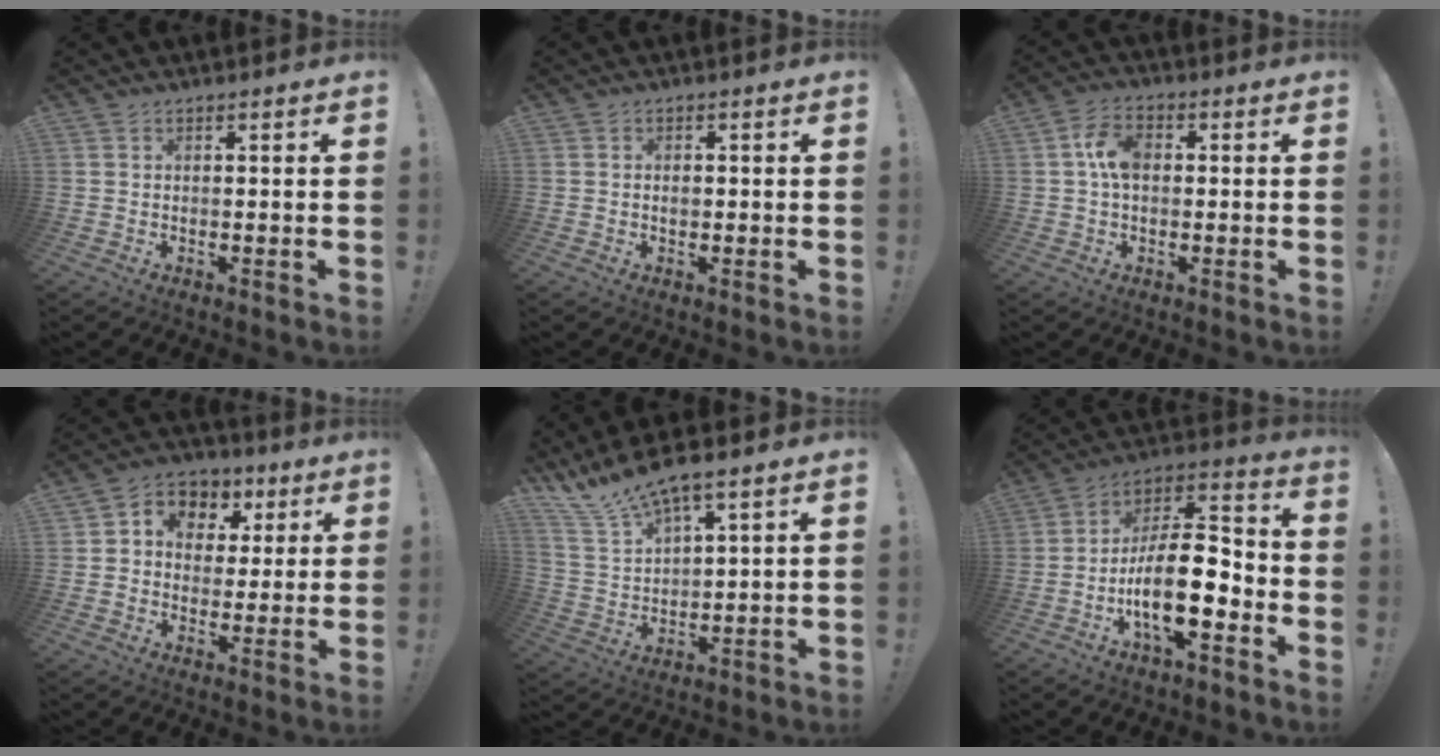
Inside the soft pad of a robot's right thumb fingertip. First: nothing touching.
{"total": 1.0, "force": [-0.1, 0.7, 0.7], "torque": [-0.001, -0.003, -0.004]}
{"total": 7.5, "force": [0.7, 4.8, 5.7], "torque": [-0.103, 0.014, 0.015]}
{"total": 7.9, "force": [1.7, 7.2, 2.7], "torque": [-0.042, -0.009, 0.039]}
{"total": 10.6, "force": [9.2, 1.0, 5.1], "torque": [-0.118, -0.056, 0.167]}
{"total": 17.9, "force": [-5.8, 7.1, 15.3], "torque": [-0.272, 0.026, -0.091]}